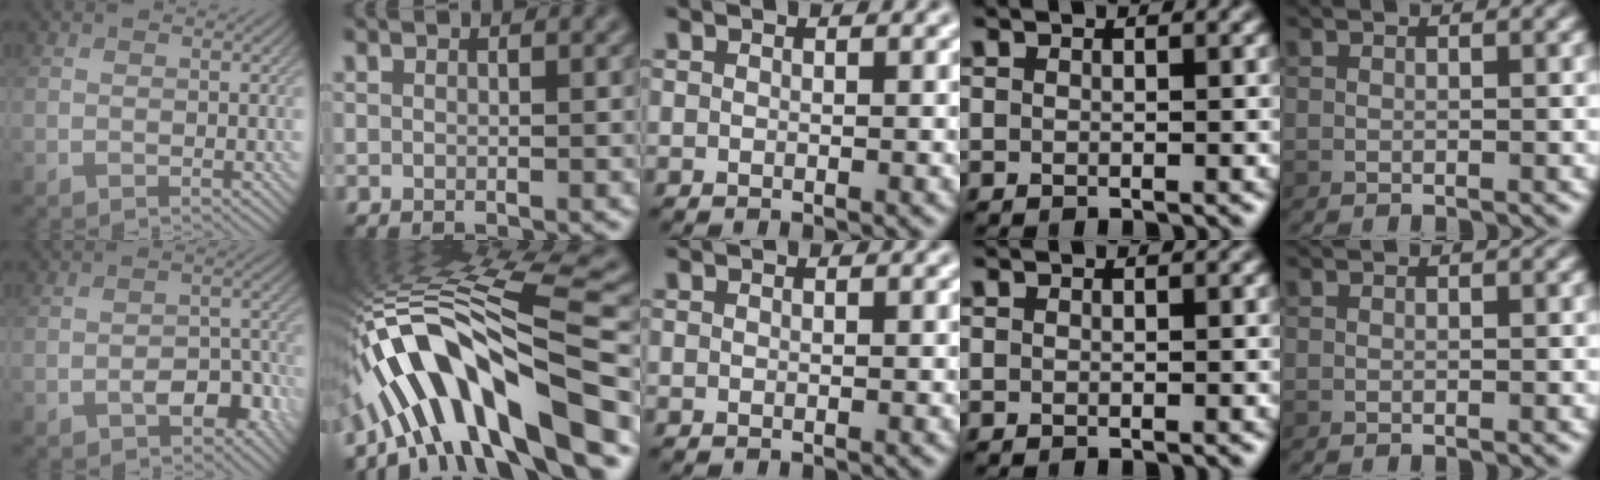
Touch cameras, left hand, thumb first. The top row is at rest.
{"thumb": {"total": 4.9, "force": [-2.2, 2.8, 3.4], "torque": [-0.050, 0.003, -0.037]}, "index": {"total": 15.6, "force": [-6.1, 3.9, 13.8], "torque": [-0.242, 0.038, -0.093]}}